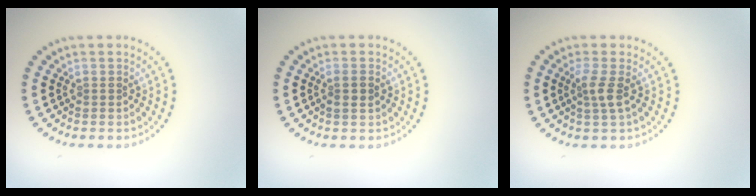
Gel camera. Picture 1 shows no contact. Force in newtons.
{"total": 1.3, "press": 1.3, "slide": 0.4}
{"total": 1.9, "press": 1.4, "slide": 1.3}